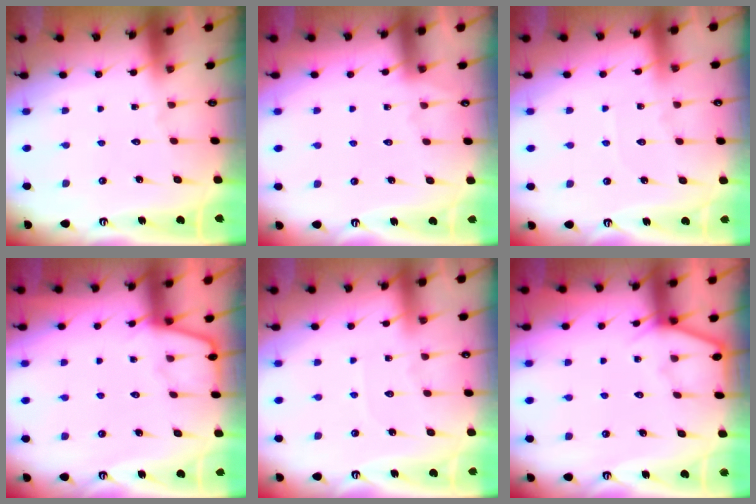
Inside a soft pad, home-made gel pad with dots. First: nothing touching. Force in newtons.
{"total": 4.2, "press": 4.2, "slide": 0.6}
{"total": 3.1, "press": 3.1, "slide": 0.5}
{"total": 4.4, "press": 4.4, "slide": 0.4}
{"total": 2.1, "press": 2.1, "slide": 0.4}
{"total": 5.7, "press": 5.7, "slide": 0.5}